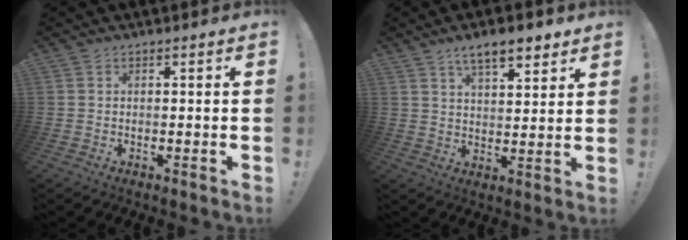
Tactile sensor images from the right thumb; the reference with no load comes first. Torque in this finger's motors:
{"motor_torque": [0.02, 0.19, 0.42, 0.71, 0.29]}